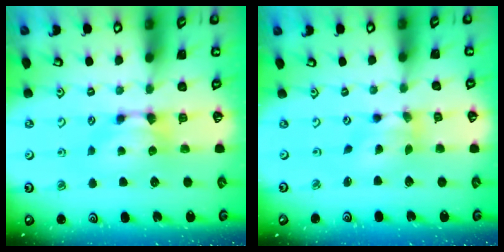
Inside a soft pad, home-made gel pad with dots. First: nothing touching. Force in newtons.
{"total": 2.7, "press": 2.3, "slide": 1.4}